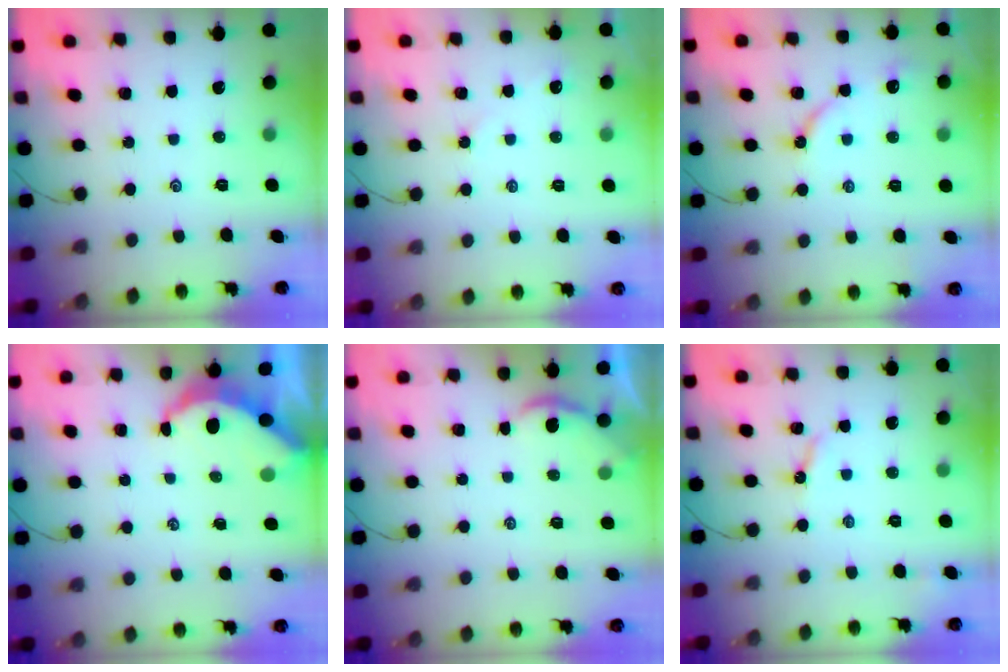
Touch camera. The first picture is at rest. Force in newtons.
{"total": 3.0, "press": 3.0, "slide": 0.3}
{"total": 5.8, "press": 5.8, "slide": 0.6}
{"total": 4.9, "press": 4.9, "slide": 0.4}
{"total": 1.2, "press": 1.1, "slide": 0.1}
{"total": 4.0, "press": 4.0, "slide": 0.3}